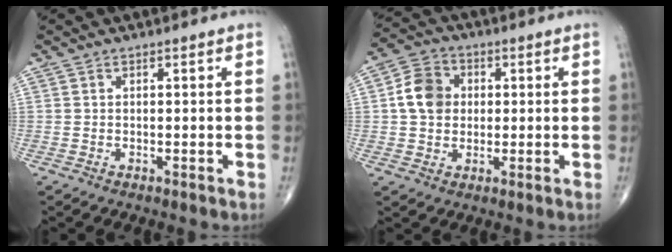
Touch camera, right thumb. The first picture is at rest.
{"total": 8.2, "force": [0.9, 6.7, 4.7], "torque": [-0.069, 0.011, 0.008]}